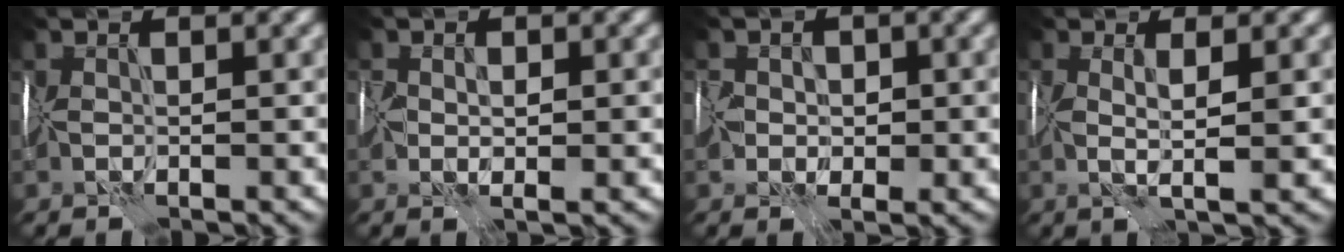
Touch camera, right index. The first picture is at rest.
{"total": 2.8, "force": [-0.1, 1.8, 2.1], "torque": [-0.029, -0.004, -0.001]}
{"total": 3.5, "force": [-0.2, 3.0, 1.9], "torque": [-0.014, 0.001, -0.013]}
{"total": 2.6, "force": [0.4, 0.2, 2.6], "torque": [-0.043, -0.003, 0.007]}